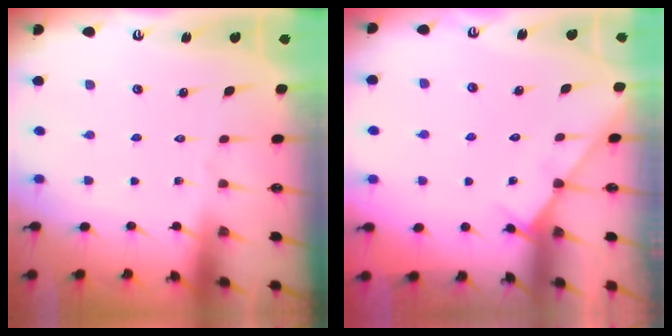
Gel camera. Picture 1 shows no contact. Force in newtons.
{"total": 5.4, "press": 5.4, "slide": 0.5}